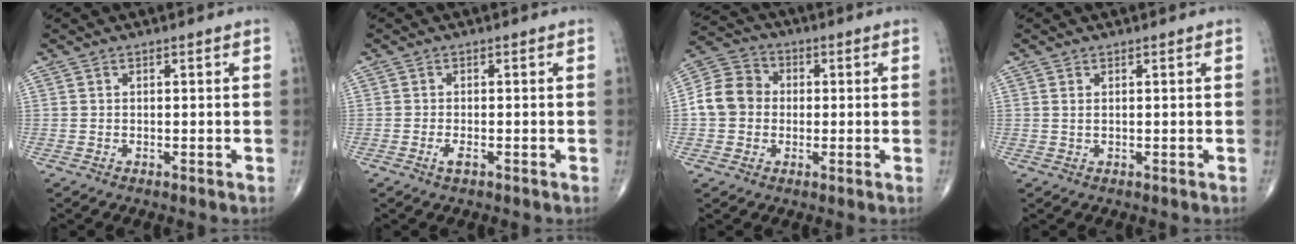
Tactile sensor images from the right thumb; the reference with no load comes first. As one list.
[{"total": 1.6, "force": [-0.7, 0.6, 1.3], "torque": [-0.026, -0.001, -0.014]}, {"total": 9.1, "force": [-0.2, 7.9, 4.4], "torque": [-0.069, 0.027, -0.017]}, {"total": 0.7, "force": [0.3, 0.2, 0.5], "torque": [-0.013, 0.001, 0.008]}]